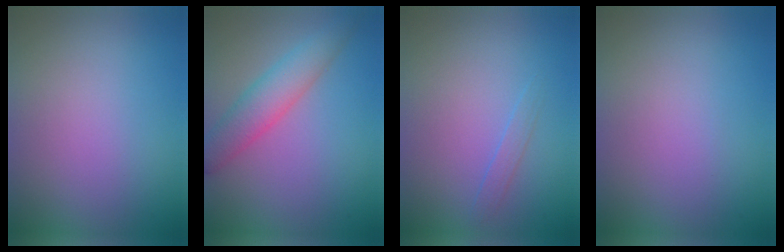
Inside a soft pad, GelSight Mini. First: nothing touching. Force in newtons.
{"total": 4.1, "press": 4.1, "slide": 0.1}
{"total": 0.8, "press": 0.8, "slide": 0.1}
{"total": 0.0}